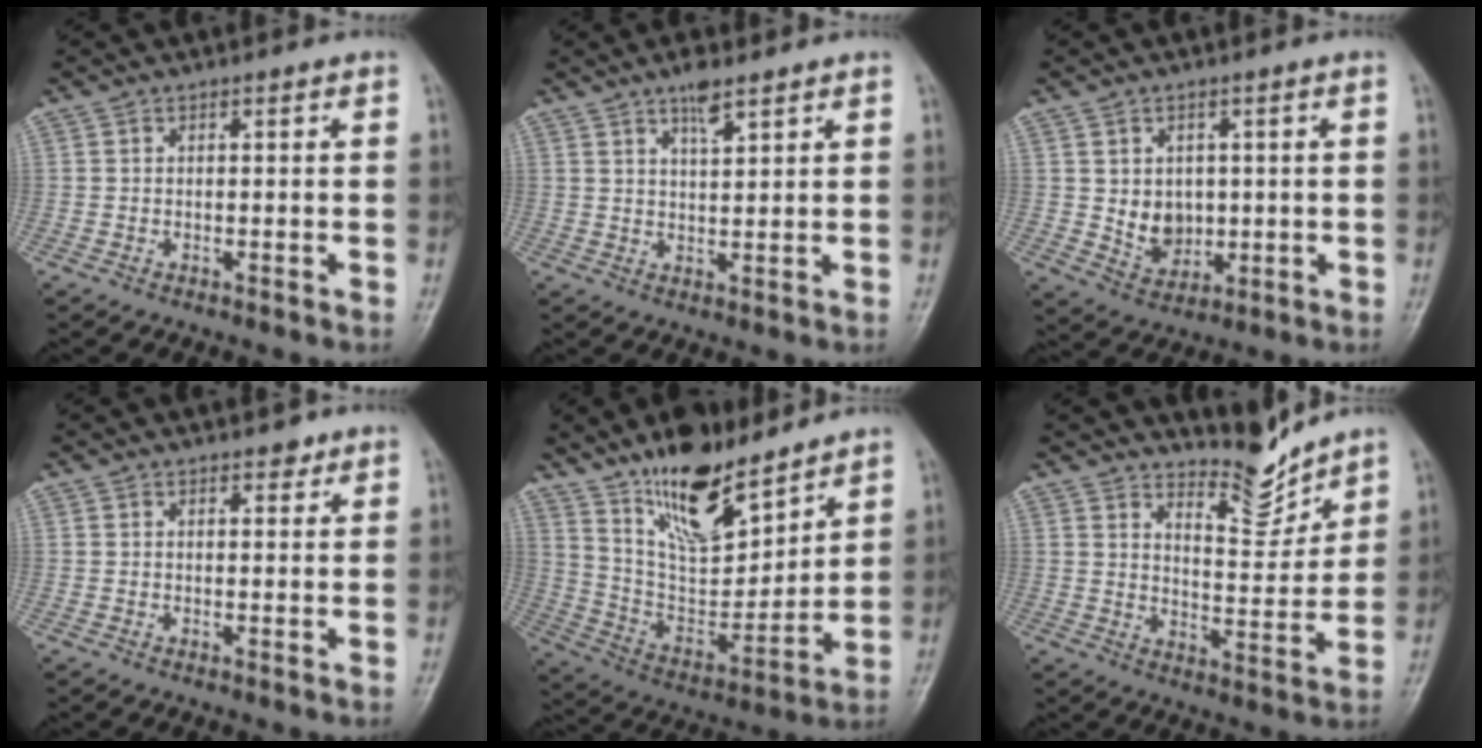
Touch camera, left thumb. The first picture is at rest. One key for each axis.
{"total": 4.2, "fx": 2.9, "fy": 1.1, "fz": 2.8, "tx": -0.043, "ty": -0.015, "tz": 0.051}
{"total": 6.5, "fx": 0.5, "fy": 5.3, "fz": 3.7, "tx": -0.029, "ty": -0.009, "tz": 0.022}
{"total": 1.9, "fx": 1.4, "fy": 1.0, "fz": 0.8, "tx": 0.002, "ty": -0.006, "tz": 0.015}
{"total": 18.0, "fx": 13.1, "fy": 6.6, "fz": 10.4, "tx": -0.132, "ty": -0.083, "tz": 0.244}
{"total": 7.4, "fx": 7.1, "fy": 1.5, "fz": 1.3, "tx": 0.005, "ty": -0.069, "tz": 0.126}